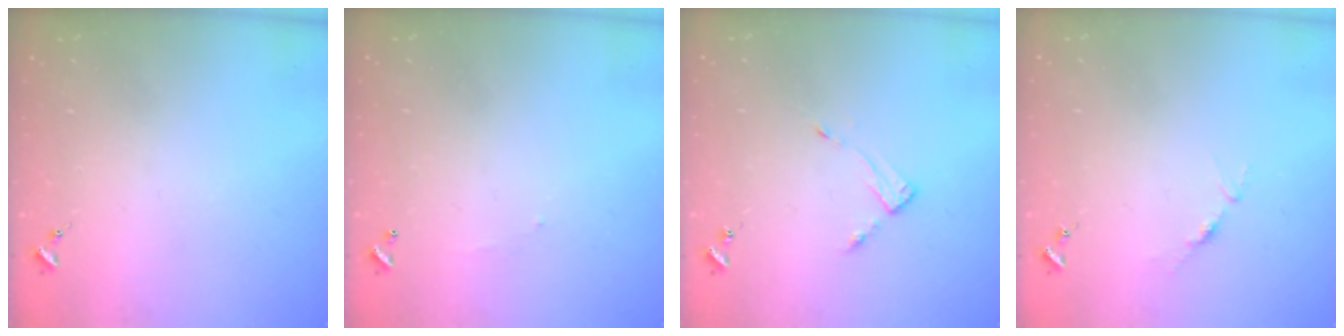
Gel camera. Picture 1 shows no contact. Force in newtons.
{"total": 3.8, "press": 3.8, "slide": 0.1}
{"total": 4.6, "press": 4.6, "slide": 0.4}
{"total": 3.4, "press": 3.4, "slide": 0.4}